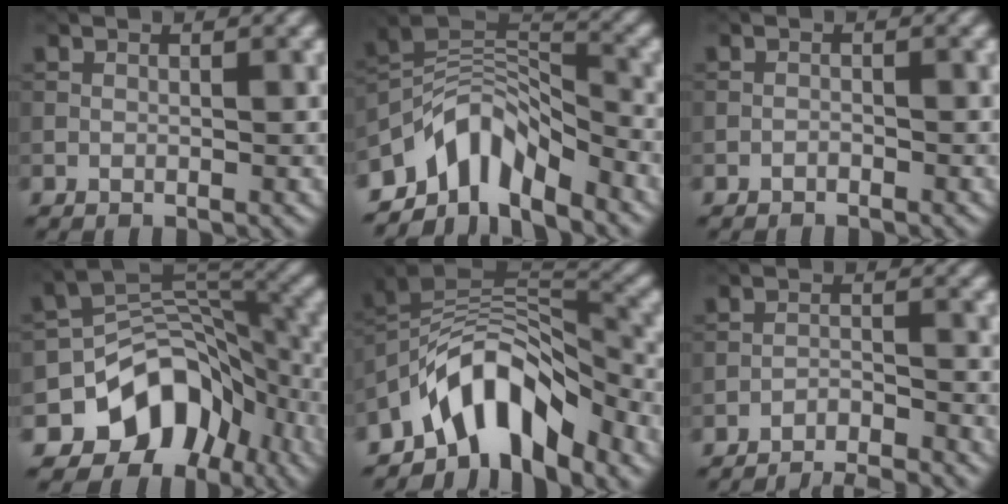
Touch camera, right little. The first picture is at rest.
{"total": 7.9, "force": [-5.6, 3.7, 4.1], "torque": [-0.052, 0.000, -0.119]}
{"total": 0.6, "force": [-0.6, 0.1, 0.1], "torque": [0.000, 0.001, -0.011]}
{"total": 10.4, "force": [-5.6, 7.2, 5.1], "torque": [-0.065, 0.003, -0.106]}
{"total": 8.7, "force": [-5.7, 4.0, 5.1], "torque": [-0.058, 0.009, -0.112]}
{"total": 7.4, "force": [-7.0, 1.2, 1.9], "torque": [-0.033, -0.007, -0.106]}